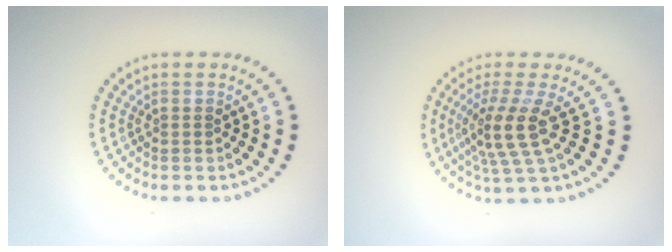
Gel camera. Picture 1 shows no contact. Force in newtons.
{"total": 4.3, "press": 3.1, "slide": 2.9}